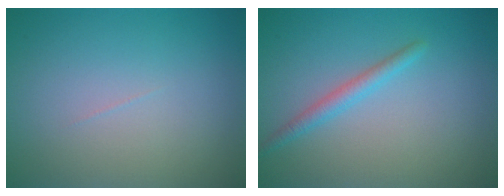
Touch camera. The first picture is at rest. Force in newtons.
{"total": 1.8, "press": 1.8, "slide": 0.1}